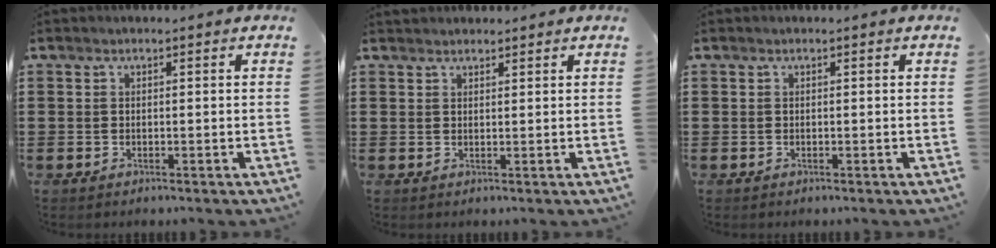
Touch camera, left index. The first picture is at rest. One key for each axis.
{"total": 1.4, "fx": 1.3, "fy": 0.4, "fz": 0.0, "tx": -0.001, "ty": 0.001, "tz": 0.026}
{"total": 0.0}